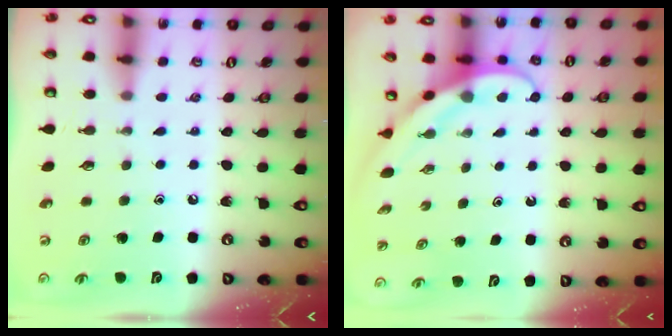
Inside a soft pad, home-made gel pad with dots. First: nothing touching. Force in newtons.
{"total": 3.9, "press": 3.9, "slide": 0.3}